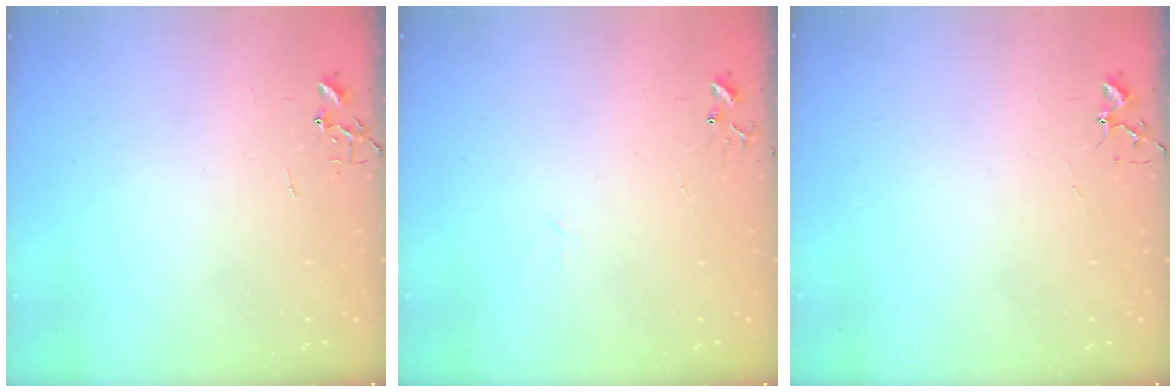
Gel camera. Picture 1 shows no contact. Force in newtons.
{"total": 4.6, "press": 4.5, "slide": 0.6}
{"total": 4.2, "press": 4.2, "slide": 0.7}